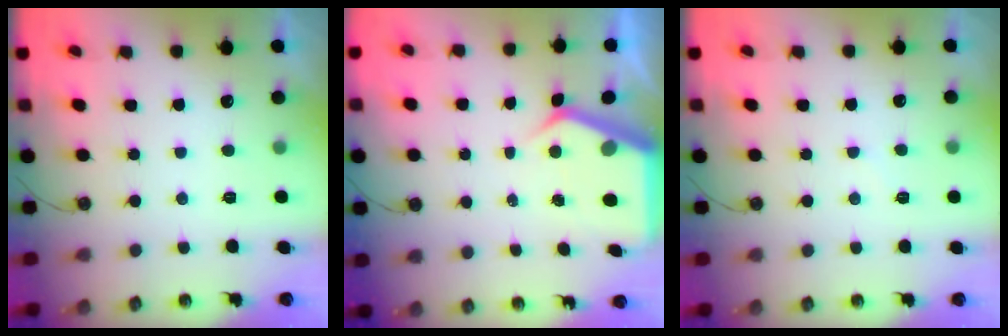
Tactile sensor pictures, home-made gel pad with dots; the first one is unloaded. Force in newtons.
{"total": 5.8, "press": 5.8, "slide": 0.3}
{"total": 5.8, "press": 5.8, "slide": 0.7}